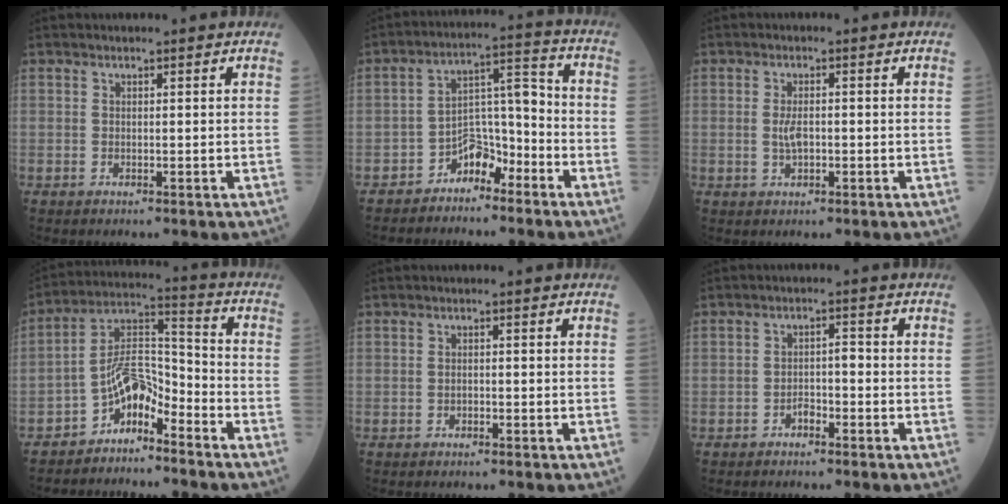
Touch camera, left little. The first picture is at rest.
{"total": 6.7, "force": [-4.8, 3.5, 3.1], "torque": [-0.049, 0.033, -0.086]}
{"total": 2.4, "force": [-0.3, 1.0, 2.2], "torque": [-0.050, 0.000, -0.005]}
{"total": 6.9, "force": [-5.0, 2.7, 3.8], "torque": [-0.076, 0.030, -0.100]}
{"total": 0.6, "force": [-0.4, 0.3, 0.3], "torque": [-0.006, 0.001, -0.007]}
{"total": 2.2, "force": [-1.5, 1.0, 1.2], "torque": [-0.017, 0.008, -0.028]}